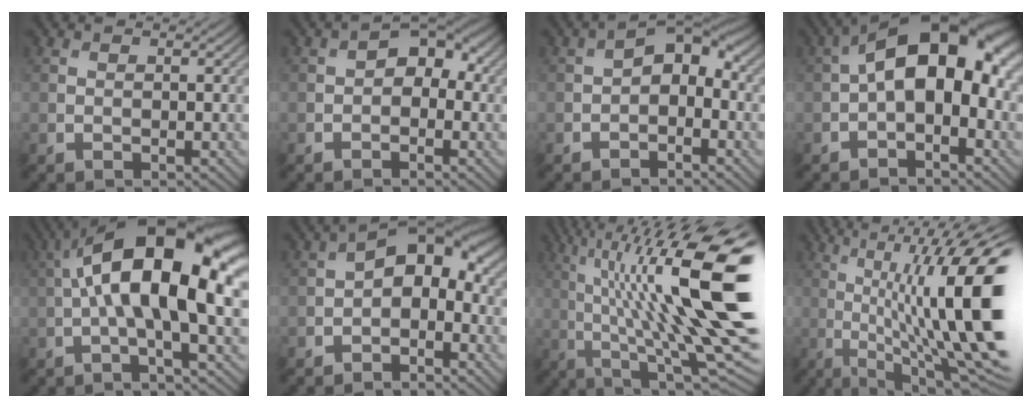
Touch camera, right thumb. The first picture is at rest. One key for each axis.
{"total": 3.9, "fx": 0.0, "fy": 2.8, "fz": 2.7, "tx": -0.032, "ty": 0.008, "tz": -0.010}
{"total": 4.2, "fx": -0.4, "fy": 2.8, "fz": 3.1, "tx": -0.043, "ty": 0.010, "tz": -0.016}
{"total": 13.1, "fx": 1.5, "fy": 7.4, "fz": 10.7, "tx": -0.167, "ty": 0.022, "tz": 0.016}
{"total": 18.0, "fx": 3.1, "fy": 6.9, "fz": 16.3, "tx": -0.272, "ty": 0.040, "tz": 0.038}
{"total": 6.3, "fx": -0.4, "fy": 4.0, "fz": 4.9, "tx": -0.068, "ty": 0.016, "tz": -0.019}
{"total": 19.6, "fx": 4.4, "fy": 4.9, "fz": 18.5, "tx": -0.296, "ty": 0.037, "tz": 0.091}
{"total": 18.6, "fx": 1.6, "fy": 4.7, "fz": 17.9, "tx": -0.269, "ty": 0.026, "tz": 0.042}